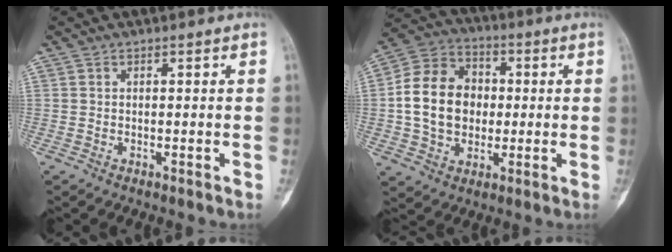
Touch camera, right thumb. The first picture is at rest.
{"total": 14.7, "force": [-0.1, 11.6, 9.0], "torque": [-0.137, 0.025, -0.005]}